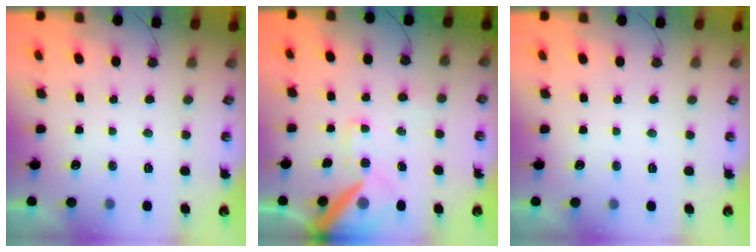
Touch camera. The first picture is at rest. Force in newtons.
{"total": 16.6, "press": 16.5, "slide": 2.2}
{"total": 0.0}